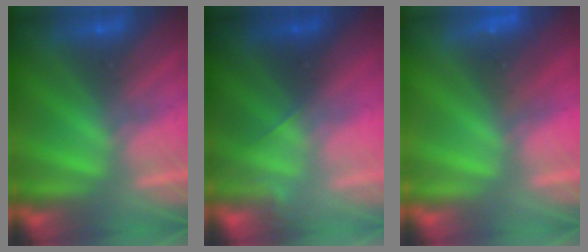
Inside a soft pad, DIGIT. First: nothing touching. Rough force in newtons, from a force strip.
{"total": 1.8}
{"total": 2.6}